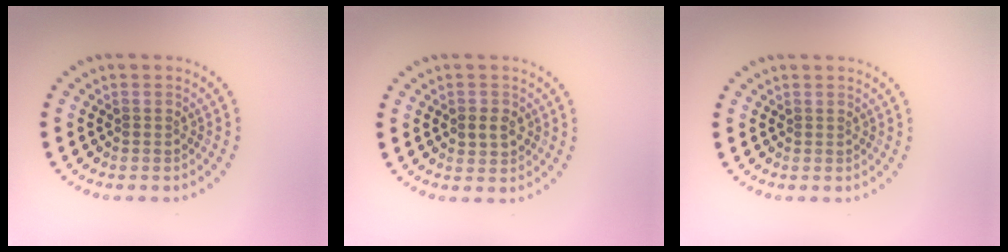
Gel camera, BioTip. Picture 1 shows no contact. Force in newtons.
{"total": 2.1, "press": 2.1, "slide": 0.2}
{"total": 0.0}